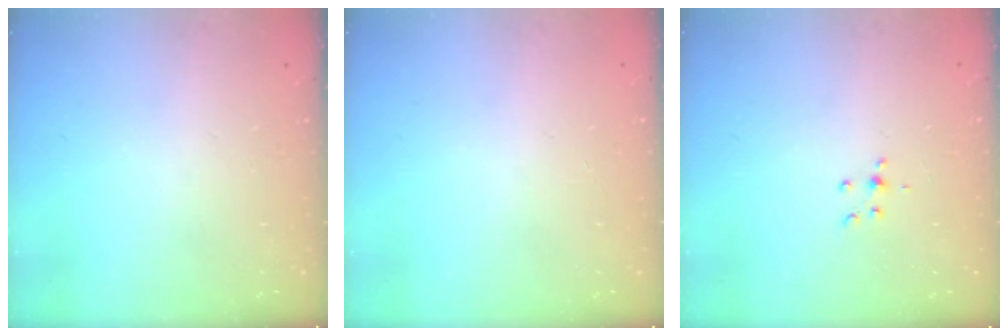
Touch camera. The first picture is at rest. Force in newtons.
{"total": 0.7, "press": 0.7, "slide": 0.2}
{"total": 3.7, "press": 3.6, "slide": 0.9}